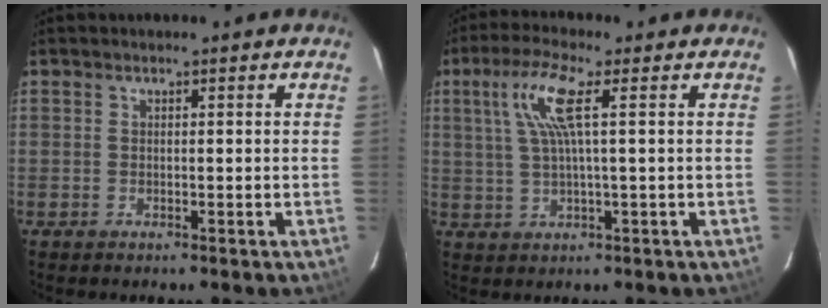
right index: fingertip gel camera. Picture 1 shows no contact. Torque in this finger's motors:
{"motor_torque": [0.37, 0.58, 0.40, 0.15]}